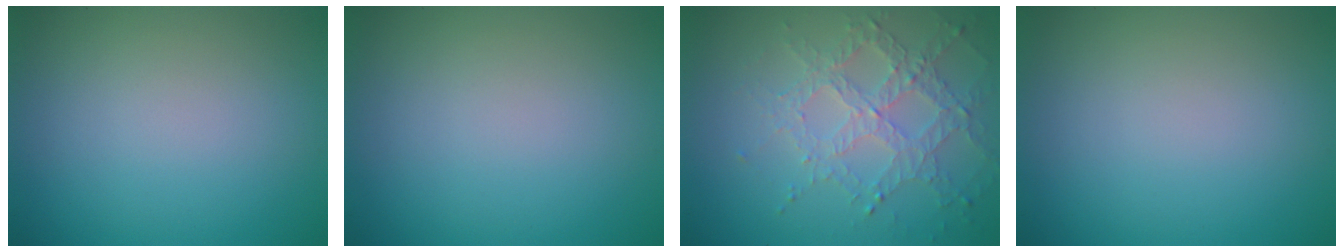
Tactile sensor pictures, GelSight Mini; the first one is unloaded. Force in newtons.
{"total": 0.0}
{"total": 4.3, "press": 3.1, "slide": 2.9}
{"total": 0.0}